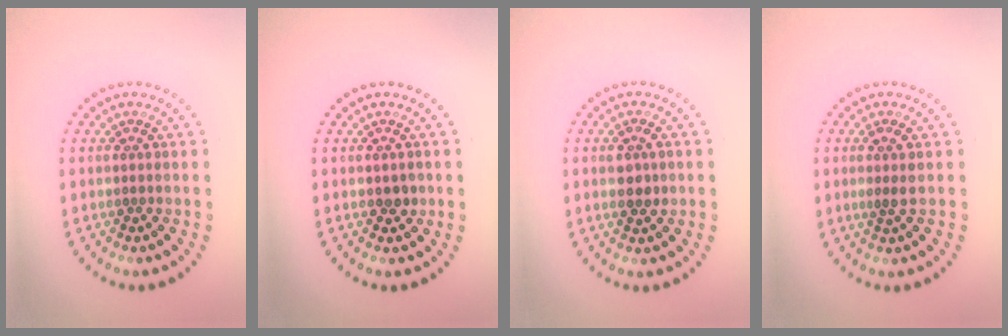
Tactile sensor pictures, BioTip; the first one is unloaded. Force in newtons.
{"total": 1.1, "press": 1.1, "slide": 0.0}
{"total": 2.1, "press": 2.0, "slide": 0.4}
{"total": 1.3, "press": 1.1, "slide": 0.7}